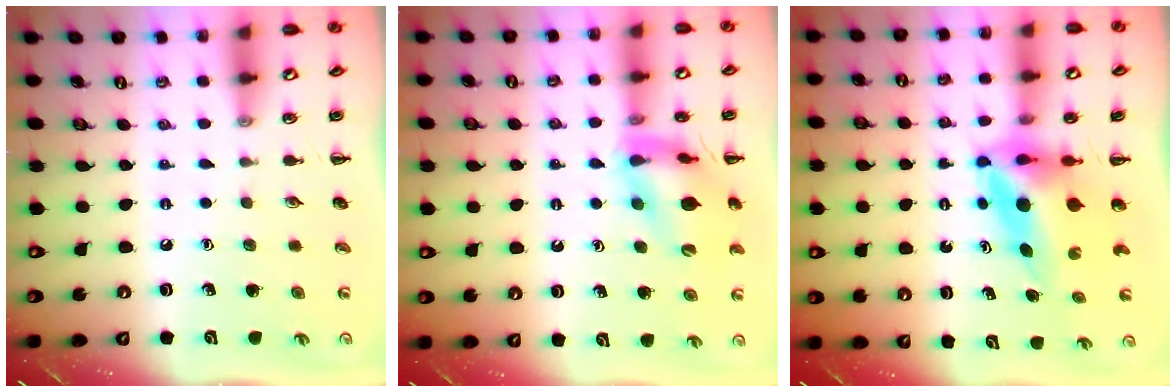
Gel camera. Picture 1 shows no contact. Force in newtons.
{"total": 14.4, "press": 14.2, "slide": 2.0}
{"total": 6.8, "press": 6.6, "slide": 1.7}